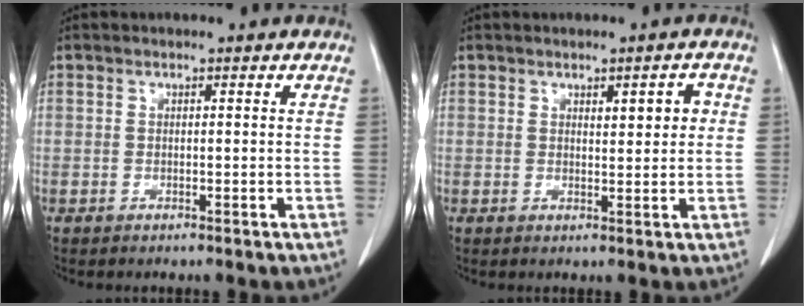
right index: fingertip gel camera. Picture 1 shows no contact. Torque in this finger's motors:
{"motor_torque": [0.02, 0.13, 0.04, 0.01]}